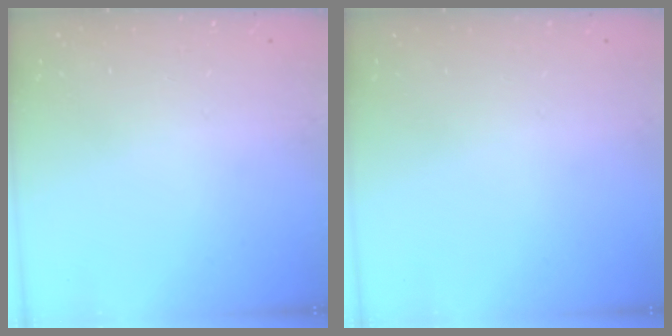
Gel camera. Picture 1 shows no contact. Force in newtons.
{"total": 0.0}